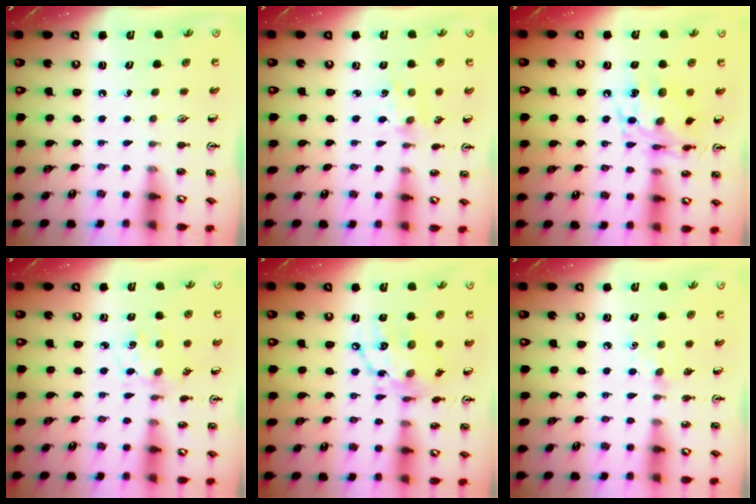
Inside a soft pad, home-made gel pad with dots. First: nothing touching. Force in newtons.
{"total": 1.1, "press": 1.1, "slide": 0.2}
{"total": 12.9, "press": 12.9, "slide": 0.9}
{"total": 2.5, "press": 2.5, "slide": 0.2}
{"total": 15.2, "press": 15.2, "slide": 0.9}
{"total": 4.5, "press": 4.4, "slide": 0.6}